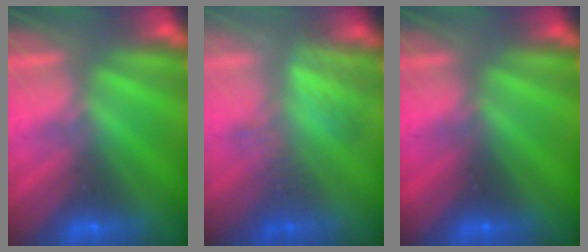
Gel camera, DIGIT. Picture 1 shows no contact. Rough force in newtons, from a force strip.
{"total": 2.8}
{"total": 2.2}